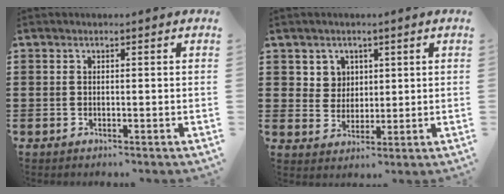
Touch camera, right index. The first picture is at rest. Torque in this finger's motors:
{"motor_torque": [0.06, -0.04, 0.05, 0.01]}